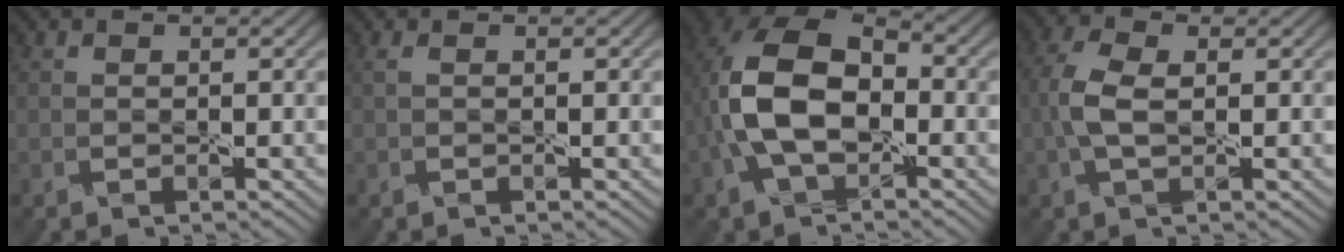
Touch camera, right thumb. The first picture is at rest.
{"total": 0.7, "force": [0.3, -0.2, 0.7], "torque": [-0.018, 0.003, 0.002]}
{"total": 9.9, "force": [-1.4, 5.9, 7.8], "torque": [-0.169, 0.009, -0.036]}
{"total": 3.8, "force": [-0.2, 1.7, 3.4], "torque": [-0.088, 0.013, -0.011]}